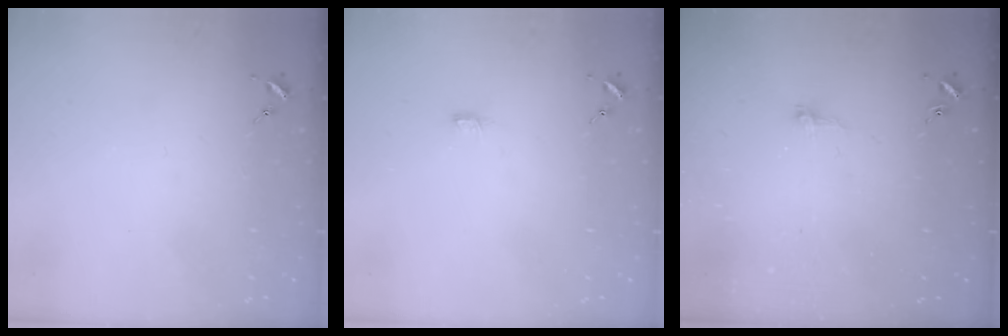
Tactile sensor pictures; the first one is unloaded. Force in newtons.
{"total": 2.7, "press": 2.7, "slide": 0.3}
{"total": 6.2, "press": 6.2, "slide": 0.6}